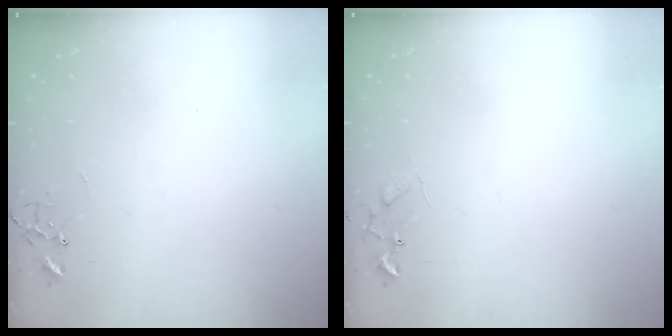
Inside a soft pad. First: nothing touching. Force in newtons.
{"total": 6.2, "press": 6.2, "slide": 0.4}